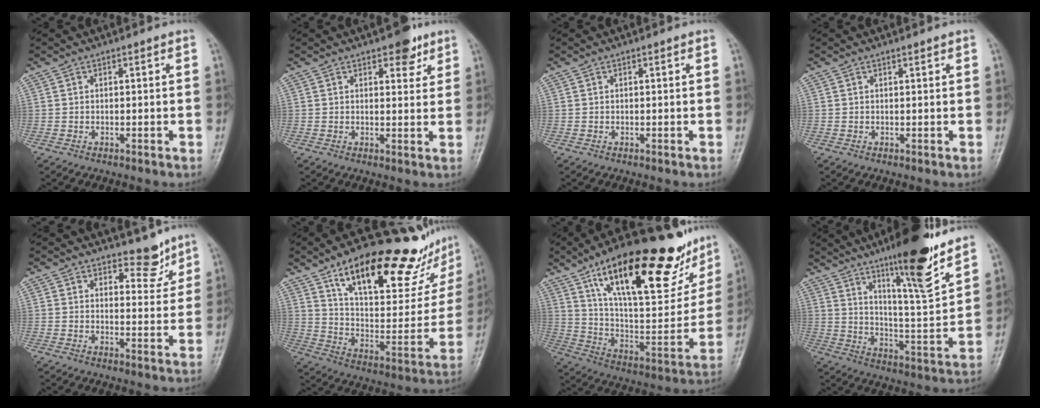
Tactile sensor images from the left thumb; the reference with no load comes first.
{"total": 4.9, "force": [3.0, 2.6, 2.9], "torque": [-0.014, -0.013, 0.036]}
{"total": 0.0}
{"total": 0.6, "force": [0.4, 0.2, 0.3], "torque": [-0.008, -0.003, 0.006]}
{"total": 5.2, "force": [4.1, 2.6, 1.9], "torque": [0.004, -0.031, 0.058]}
{"total": 29.7, "force": [19.4, 10.3, 20.0], "torque": [-0.245, -0.057, 0.301]}
{"total": 32.6, "force": [19.2, 11.6, 23.7], "torque": [-0.321, -0.035, 0.311]}
{"total": 17.7, "force": [12.3, 2.6, 12.4], "torque": [-0.169, -0.080, 0.200]}